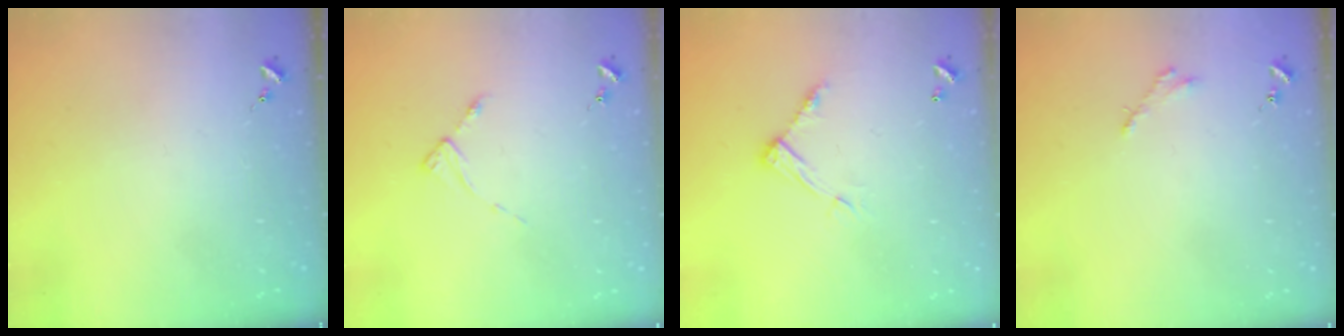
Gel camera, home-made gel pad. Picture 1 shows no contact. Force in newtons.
{"total": 2.7, "press": 2.7, "slide": 0.4}
{"total": 9.2, "press": 9.2, "slide": 0.1}
{"total": 2.5, "press": 2.5, "slide": 0.2}